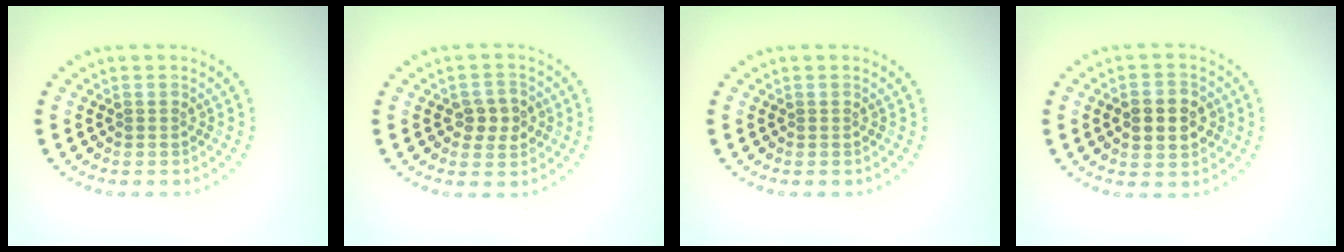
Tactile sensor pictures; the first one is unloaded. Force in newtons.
{"total": 2.4, "press": 2.3, "slide": 0.6}
{"total": 0.0}
{"total": 4.0, "press": 4.0, "slide": 0.2}